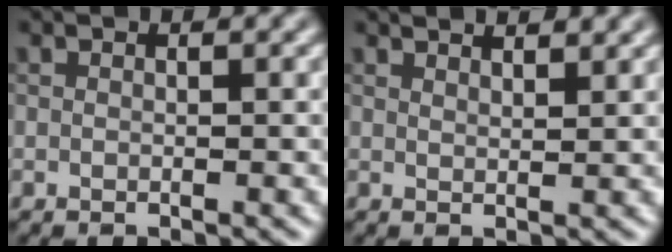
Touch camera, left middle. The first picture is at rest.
{"total": 3.4, "force": [2.8, 1.0, 1.6], "torque": [0.000, 0.016, 0.015]}